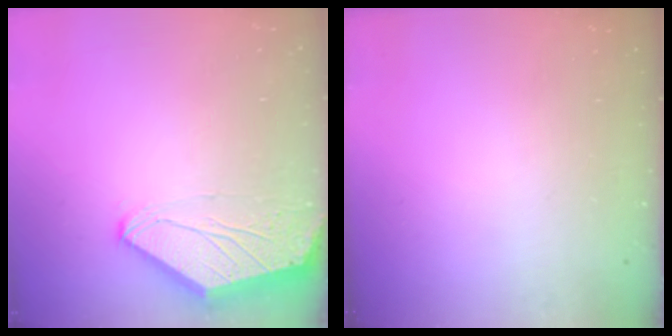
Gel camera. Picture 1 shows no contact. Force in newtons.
{"total": 0.0}